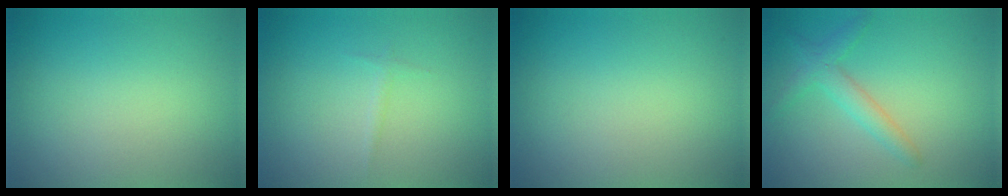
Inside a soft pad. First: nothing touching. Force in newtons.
{"total": 0.5, "press": 0.5, "slide": 0.1}
{"total": 0.0}
{"total": 2.4, "press": 2.4, "slide": 0.1}